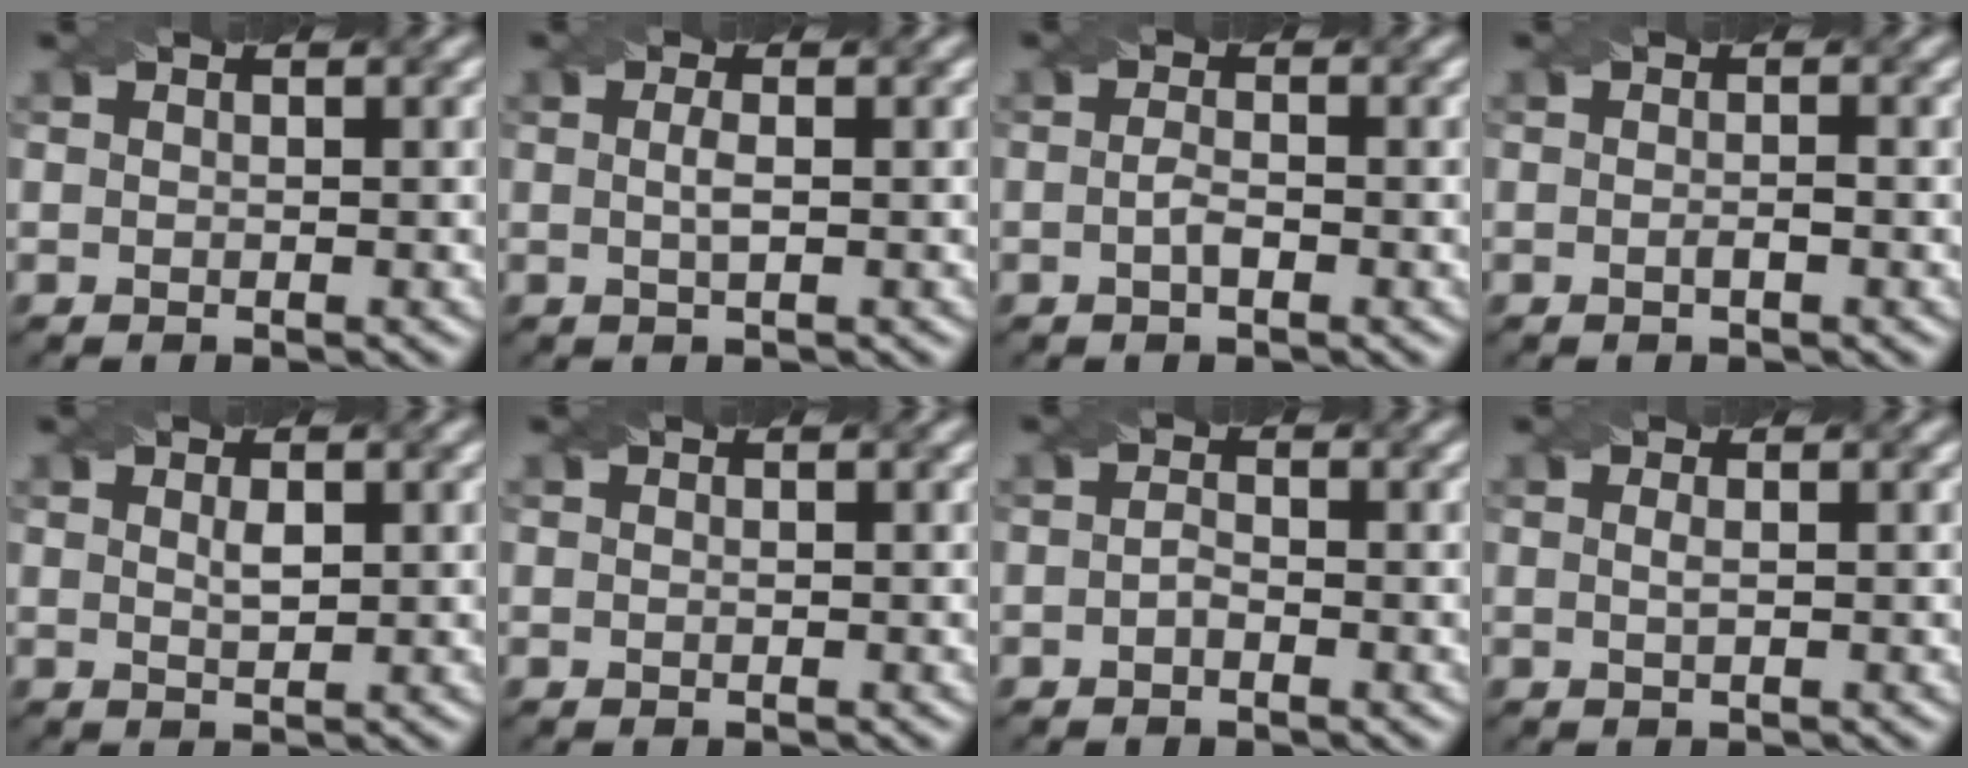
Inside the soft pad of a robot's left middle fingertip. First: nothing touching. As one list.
[{"total": 1.3, "force": [0.0, 0.3, 1.3], "torque": [-0.028, 0.003, 0.000]}, {"total": 1.4, "force": [-0.5, 0.4, 1.2], "torque": [-0.026, 0.000, -0.010]}, {"total": 0.9, "force": [-0.4, 0.1, 0.8], "torque": [-0.017, 0.000, -0.007]}, {"total": 1.3, "force": [0.4, 0.4, 1.1], "torque": [-0.023, 0.000, 0.010]}, {"total": 0.0}, {"total": 0.9, "force": [-0.6, 0.4, 0.6], "torque": [-0.017, 0.001, -0.011]}, {"total": 0.8, "force": [0.0, 0.2, 0.8], "torque": [-0.015, 0.002, -0.002]}]